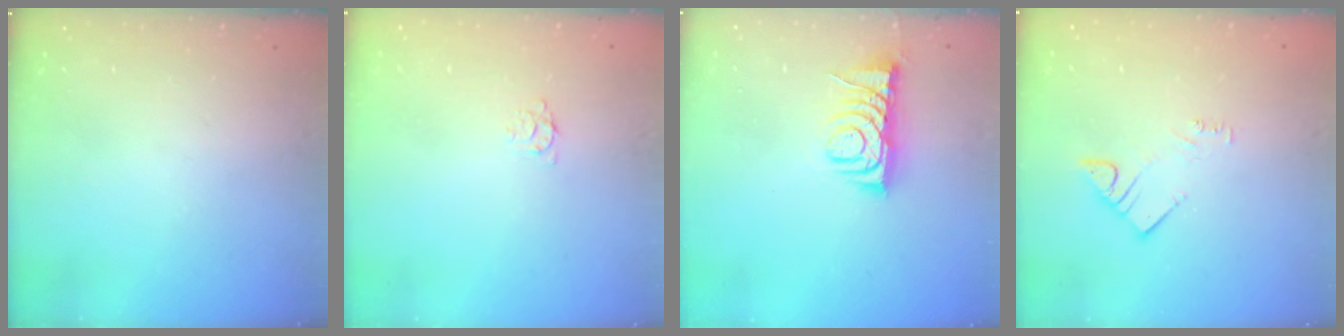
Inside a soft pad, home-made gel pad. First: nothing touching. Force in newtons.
{"total": 3.6, "press": 3.5, "slide": 0.4}
{"total": 8.0, "press": 7.9, "slide": 0.4}
{"total": 3.1, "press": 3.0, "slide": 0.4}